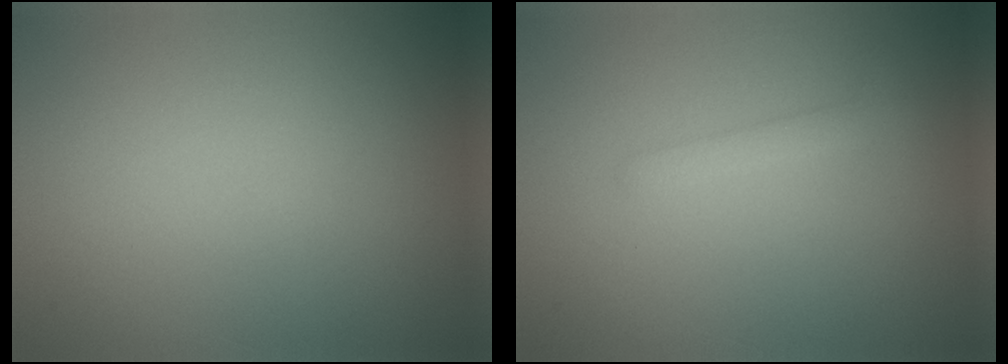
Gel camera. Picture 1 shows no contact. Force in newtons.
{"total": 1.4, "press": 1.4, "slide": 0.0}